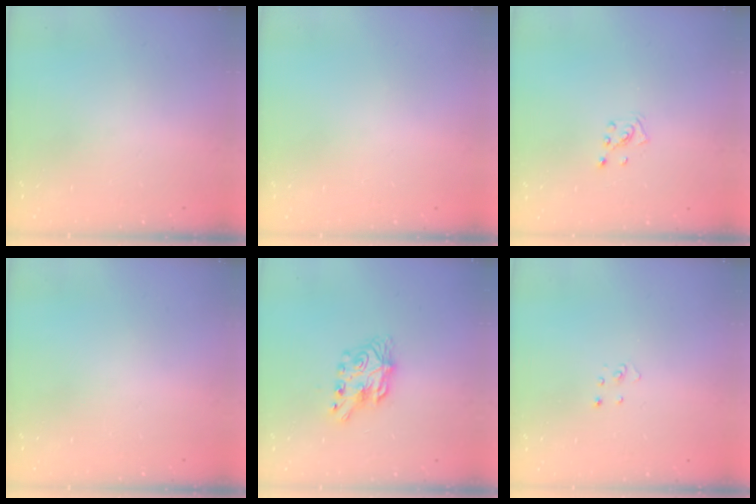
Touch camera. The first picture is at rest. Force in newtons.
{"total": 0.0}
{"total": 2.2, "press": 2.2, "slide": 0.3}
{"total": 0.0}
{"total": 7.7, "press": 7.7, "slide": 0.7}
{"total": 2.2, "press": 2.2, "slide": 0.2}